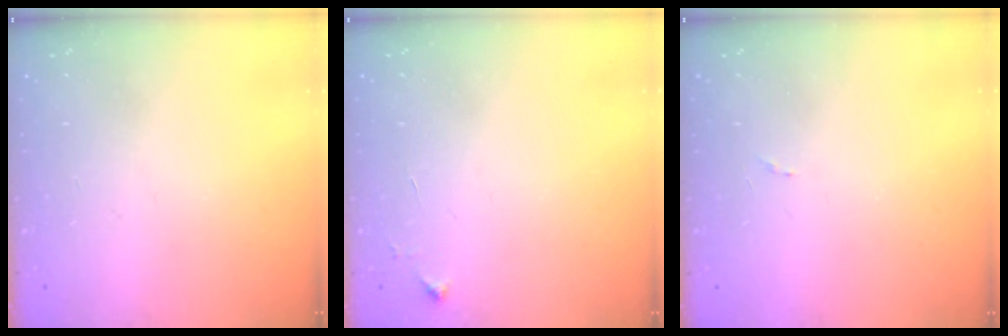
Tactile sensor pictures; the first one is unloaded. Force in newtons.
{"total": 3.9, "press": 3.8, "slide": 0.6}
{"total": 4.3, "press": 4.2, "slide": 0.3}